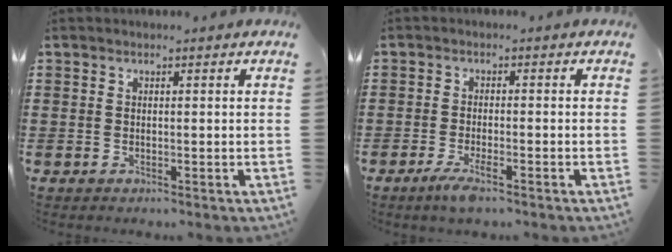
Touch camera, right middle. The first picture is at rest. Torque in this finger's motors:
{"motor_torque": [2.14, 0.00, 0.53, 0.15]}